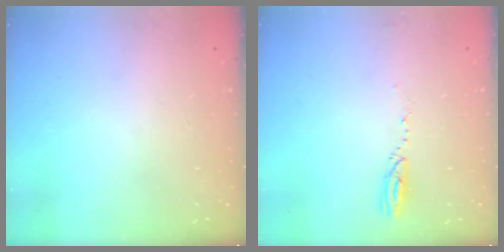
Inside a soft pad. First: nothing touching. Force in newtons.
{"total": 2.9, "press": 2.9, "slide": 0.4}